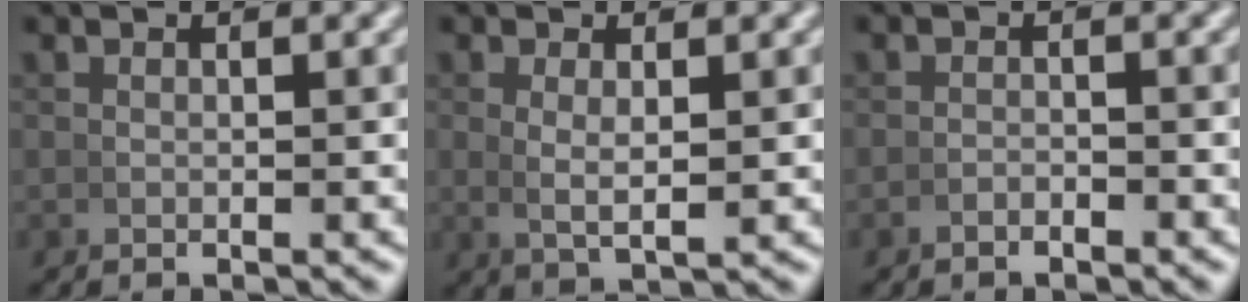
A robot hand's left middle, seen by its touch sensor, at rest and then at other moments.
{"total": 2.7, "force": [0.5, 0.9, 2.5], "torque": [-0.049, -0.009, 0.019]}
{"total": 1.1, "force": [-1.0, 0.1, 0.1], "torque": [-0.001, -0.001, -0.021]}